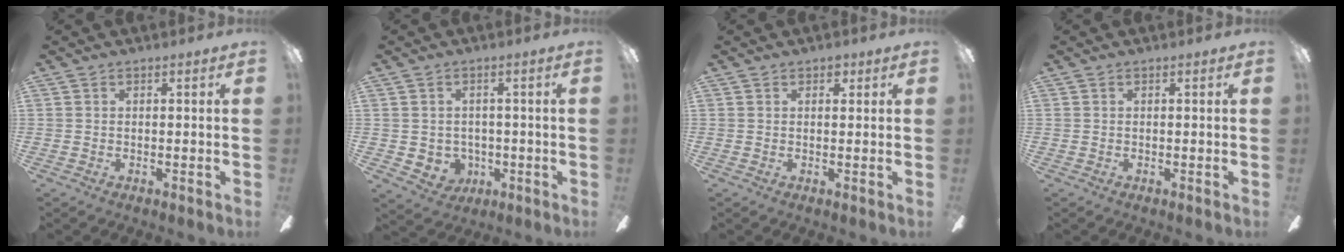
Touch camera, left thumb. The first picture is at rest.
{"total": 4.2, "force": [0.4, 4.1, 0.9], "torque": [-0.027, -0.005, 0.009]}
{"total": 1.8, "force": [1.1, 1.2, 0.8], "torque": [-0.001, -0.004, 0.016]}
{"total": 0.0}